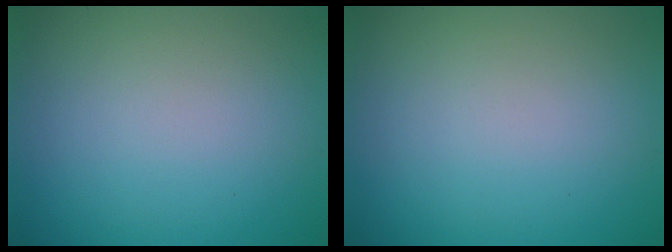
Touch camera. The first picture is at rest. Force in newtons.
{"total": 0.0}